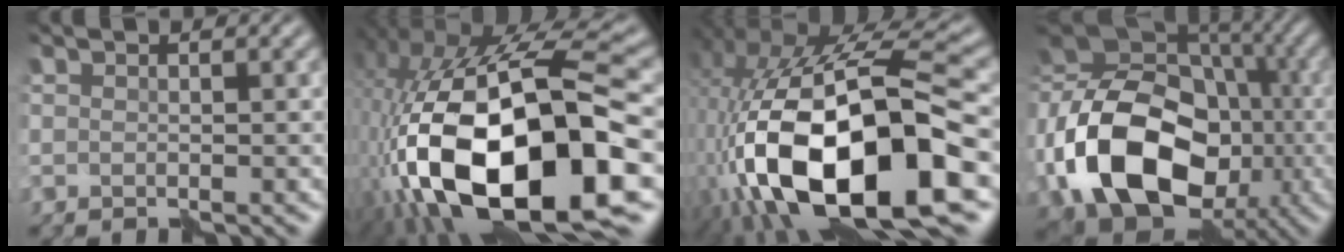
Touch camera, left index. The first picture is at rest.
{"total": 18.3, "force": [-5.3, 8.9, 15.1], "torque": [-0.289, -0.016, -0.086]}
{"total": 16.6, "force": [-6.0, 7.7, 13.4], "torque": [-0.230, -0.016, -0.101]}
{"total": 16.5, "force": [-4.9, 11.8, 10.4], "torque": [-0.214, -0.014, -0.092]}